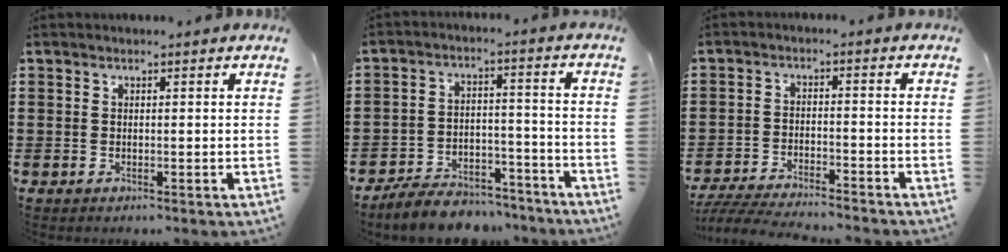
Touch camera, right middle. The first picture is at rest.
{"total": 7.2, "force": [-6.8, 1.7, 1.5], "torque": [-0.020, 0.024, -0.130]}
{"total": 5.1, "force": [-4.9, 0.1, 1.2], "torque": [-0.032, -0.007, -0.100]}